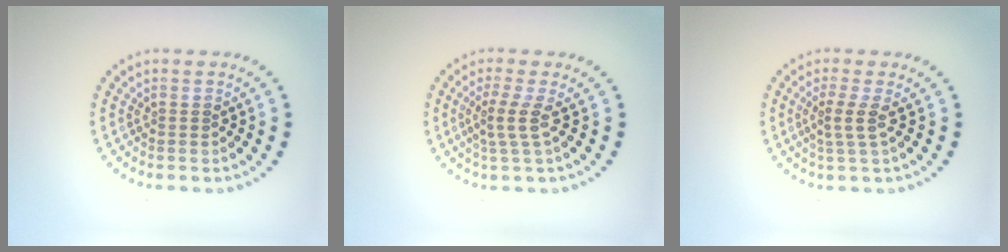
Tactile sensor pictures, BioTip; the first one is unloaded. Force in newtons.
{"total": 2.3, "press": 1.7, "slide": 1.5}
{"total": 2.1, "press": 1.5, "slide": 1.4}